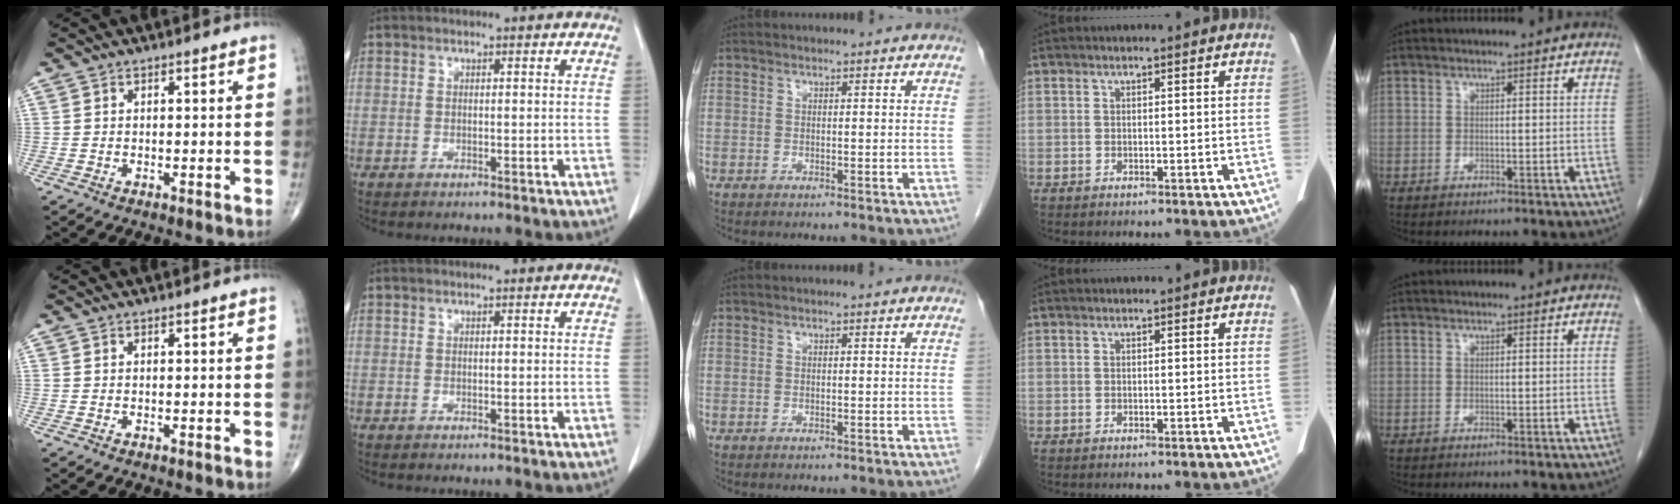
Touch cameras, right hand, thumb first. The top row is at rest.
{}